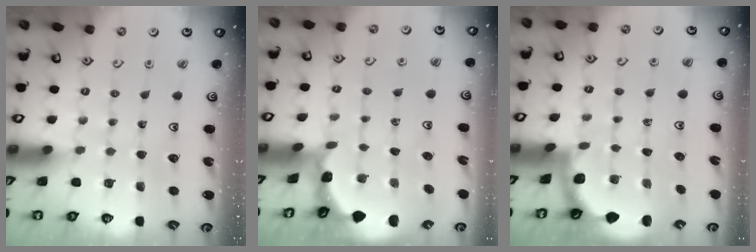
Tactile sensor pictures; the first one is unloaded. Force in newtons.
{"total": 1.0, "press": 1.0, "slide": 0.2}
{"total": 1.7, "press": 1.7, "slide": 0.1}